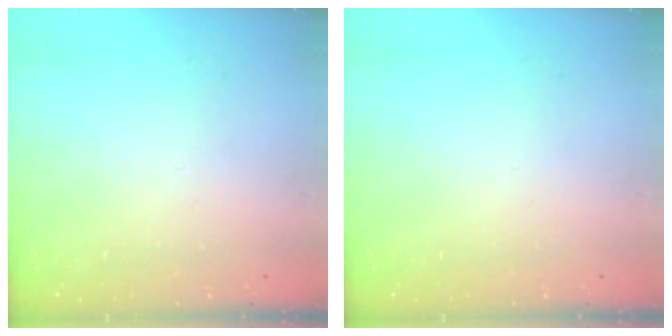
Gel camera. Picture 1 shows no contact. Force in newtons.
{"total": 0.0}